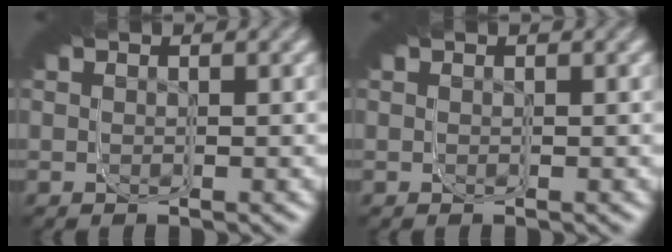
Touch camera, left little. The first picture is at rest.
{"total": 0.0}